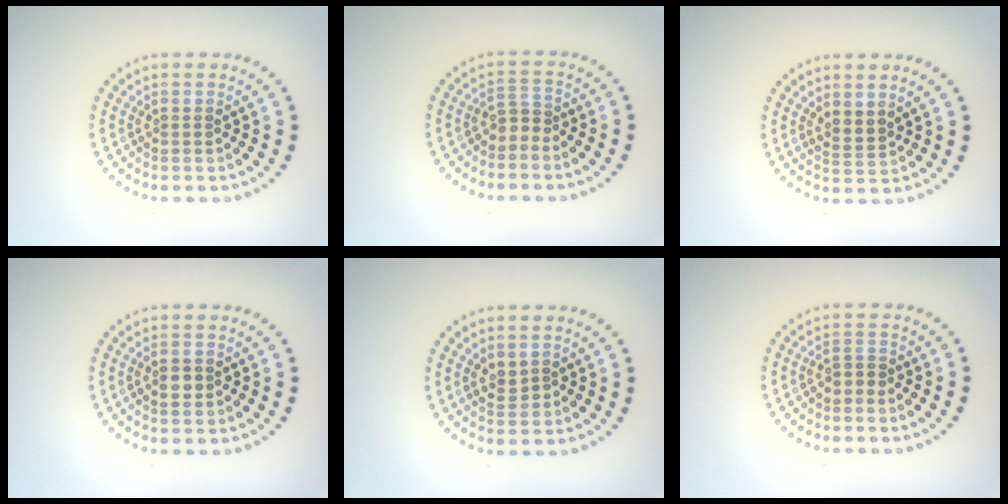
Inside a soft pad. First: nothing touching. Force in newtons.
{"total": 1.6, "press": 1.1, "slide": 1.1}
{"total": 1.8, "press": 1.3, "slide": 1.2}
{"total": 1.5, "press": 1.5, "slide": 0.2}
{"total": 1.6, "press": 1.5, "slide": 0.7}
{"total": 1.2, "press": 1.0, "slide": 0.6}